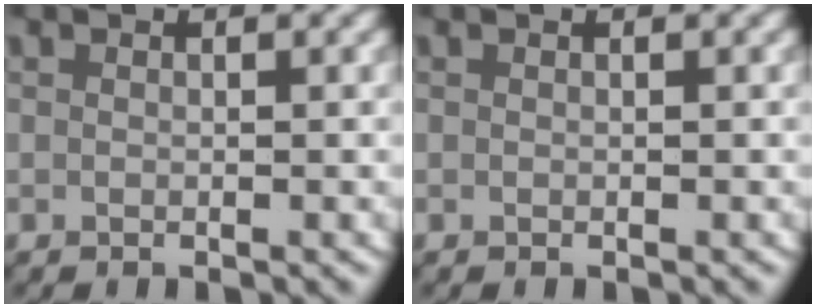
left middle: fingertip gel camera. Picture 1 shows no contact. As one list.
[{"total": 0.0}]